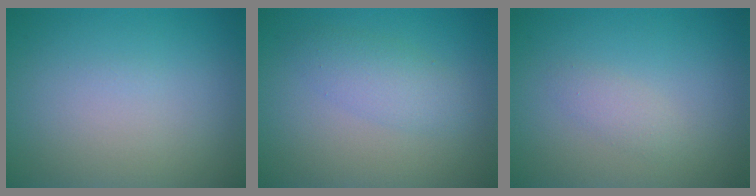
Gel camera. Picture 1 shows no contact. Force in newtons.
{"total": 2.5, "press": 2.5, "slide": 0.1}
{"total": 1.2, "press": 1.2, "slide": 0.1}